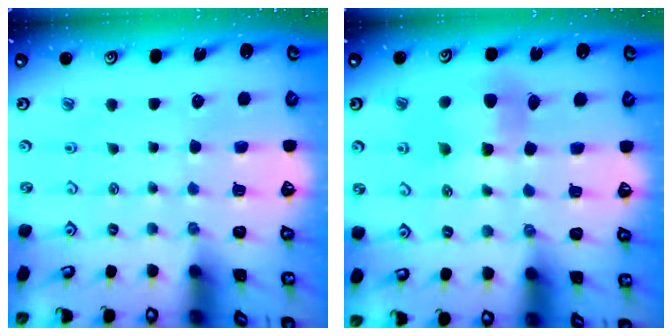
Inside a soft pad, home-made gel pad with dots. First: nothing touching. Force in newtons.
{"total": 7.4, "press": 7.4, "slide": 0.4}